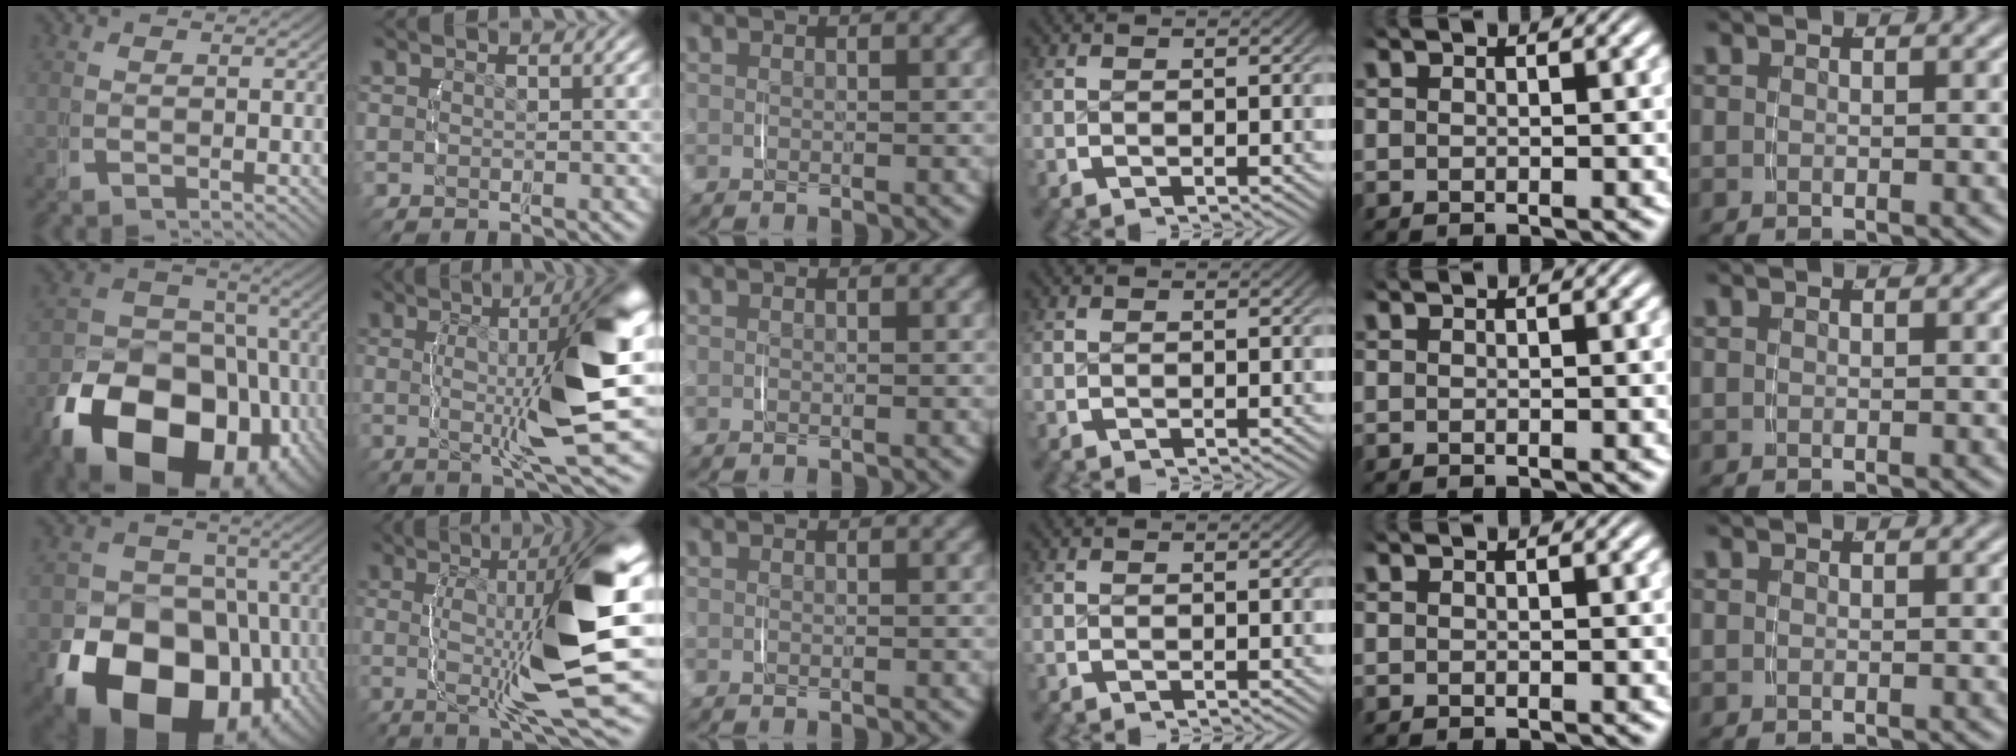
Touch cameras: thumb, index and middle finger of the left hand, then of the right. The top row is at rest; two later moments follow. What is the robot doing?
{"motion": "lift_and_place", "object": "jar lid"}